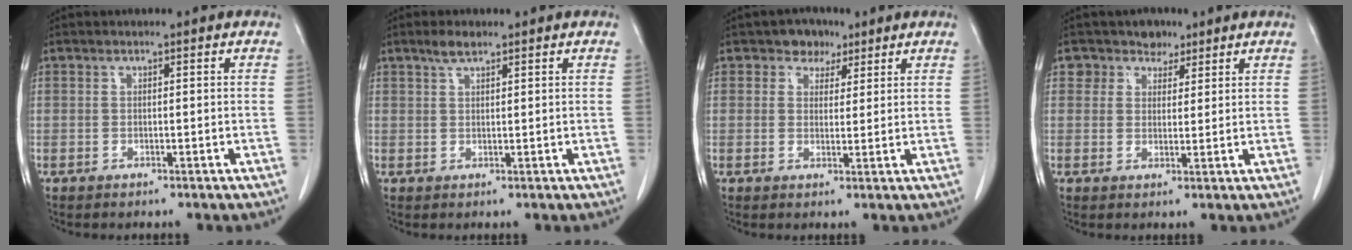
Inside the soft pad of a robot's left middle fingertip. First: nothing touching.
{"total": 2.2, "force": [1.6, 0.6, 1.3], "torque": [-0.028, 0.003, 0.032]}
{"total": 3.6, "force": [2.3, 2.6, 1.0], "torque": [-0.012, 0.005, 0.034]}
{"total": 3.6, "force": [2.5, 2.7, -0.1], "torque": [0.013, 0.002, 0.033]}